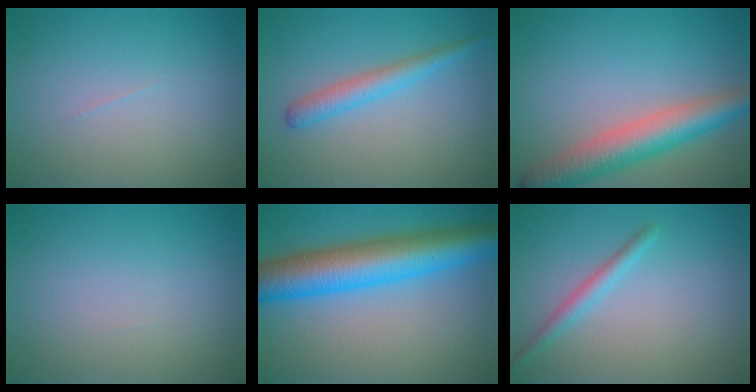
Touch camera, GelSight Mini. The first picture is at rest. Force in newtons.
{"total": 2.7, "press": 2.6, "slide": 0.1}
{"total": 6.2, "press": 6.2, "slide": 0.2}
{"total": 0.0}
{"total": 9.5, "press": 9.5, "slide": 0.1}
{"total": 1.8, "press": 1.8, "slide": 0.0}